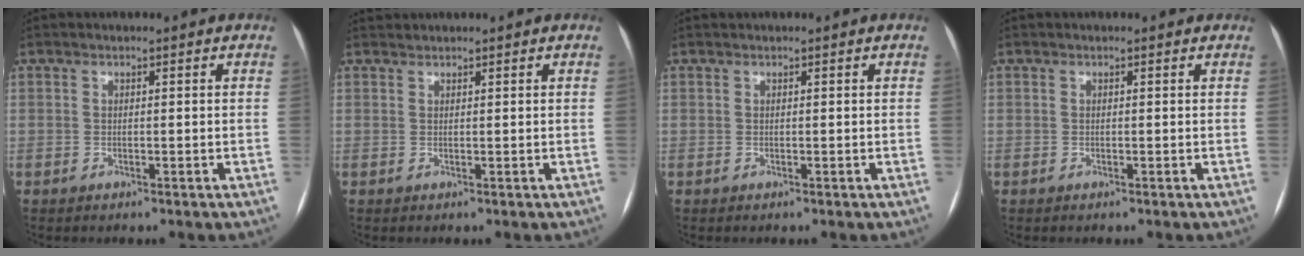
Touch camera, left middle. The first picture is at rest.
{"total": 0.9, "force": [0.8, 0.2, -0.1], "torque": [-0.006, 0.013, 0.019]}
{"total": 0.0}
{"total": 0.8, "force": [0.7, 0.4, 0.1], "torque": [-0.006, 0.003, 0.000]}